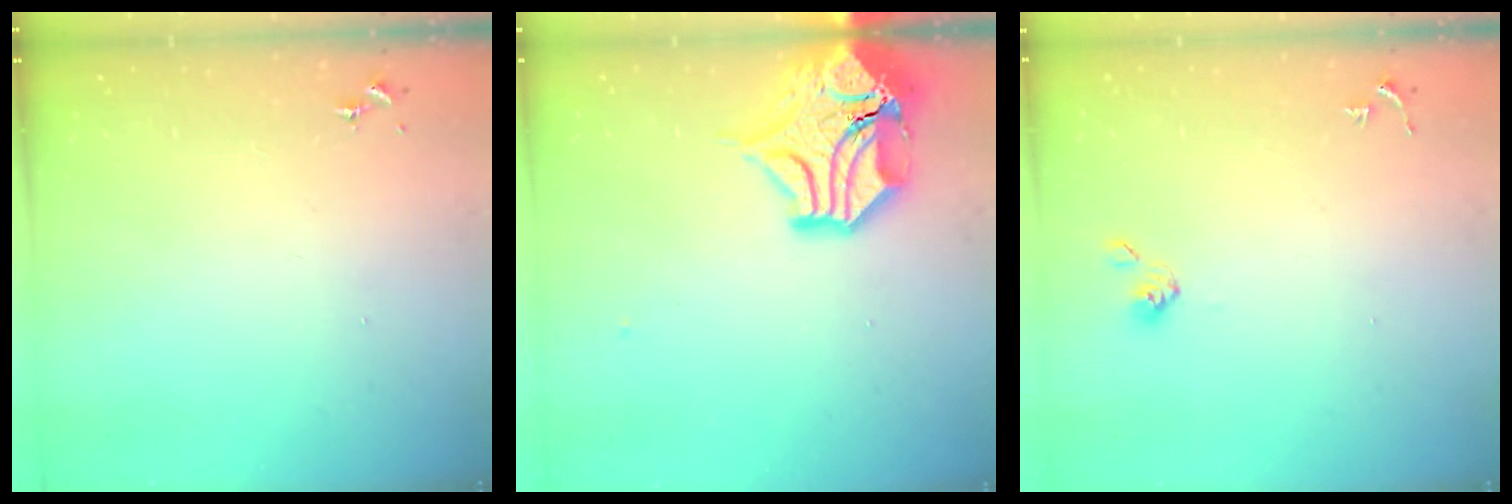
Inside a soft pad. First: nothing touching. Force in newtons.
{"total": 16.7, "press": 16.5, "slide": 2.5}
{"total": 4.0, "press": 3.9, "slide": 0.8}